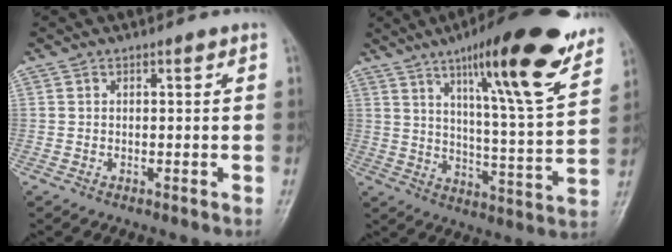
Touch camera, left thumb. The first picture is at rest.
{"total": 22.1, "force": [13.7, 3.7, 16.9], "torque": [-0.219, -0.057, 0.207]}